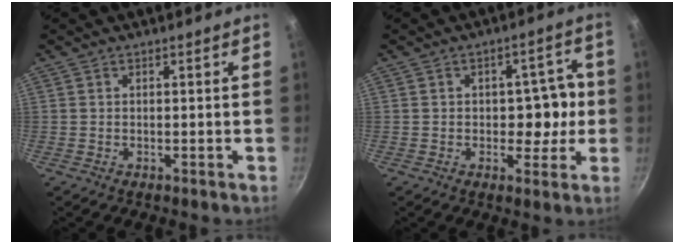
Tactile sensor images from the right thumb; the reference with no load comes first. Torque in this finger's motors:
{"motor_torque": [-0.42, 0.60, 0.11, 0.73, 0.12]}